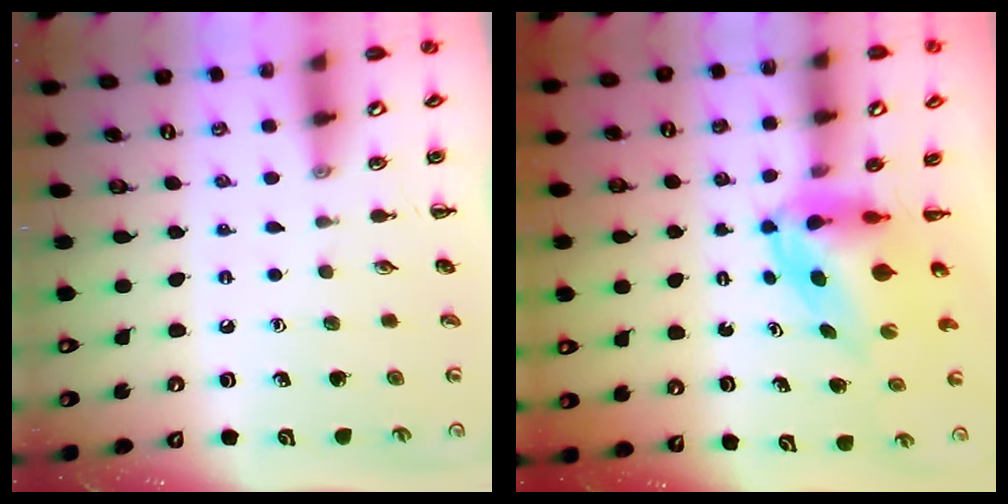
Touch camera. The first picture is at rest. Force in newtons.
{"total": 4.8, "press": 4.6, "slide": 1.3}